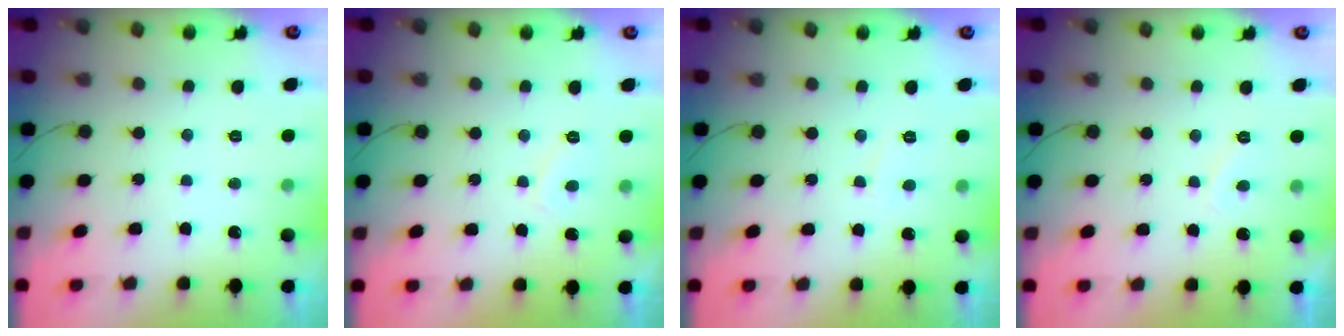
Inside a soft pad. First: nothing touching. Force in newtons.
{"total": 2.9, "press": 2.8, "slide": 0.7}
{"total": 2.6, "press": 2.6, "slide": 0.2}
{"total": 1.8, "press": 1.7, "slide": 0.7}